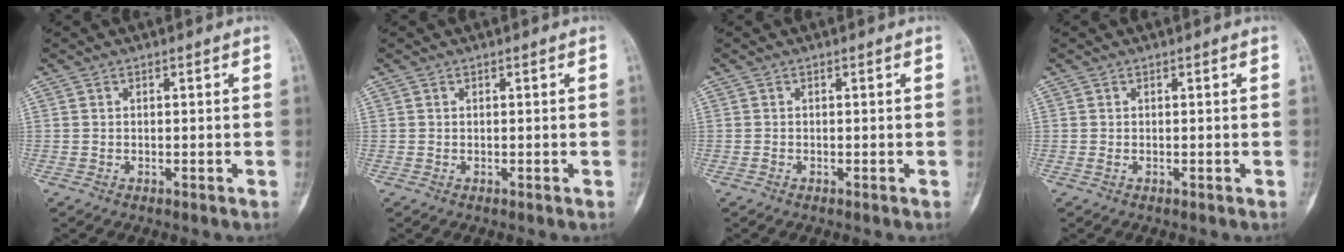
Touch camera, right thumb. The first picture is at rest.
{"total": 0.0}
{"total": 0.0}
{"total": 0.0}